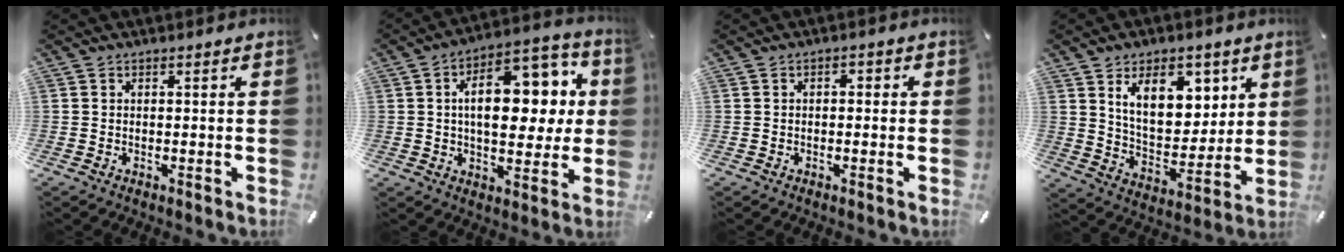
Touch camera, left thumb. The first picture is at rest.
{"total": 17.8, "force": [3.8, 10.4, 14.0], "torque": [-0.195, -0.008, 0.065]}
{"total": 1.4, "force": [-0.5, 0.9, 0.9], "torque": [-0.019, 0.008, -0.012]}
{"total": 13.8, "force": [7.4, 8.7, 7.8], "torque": [-0.121, -0.032, 0.134]}